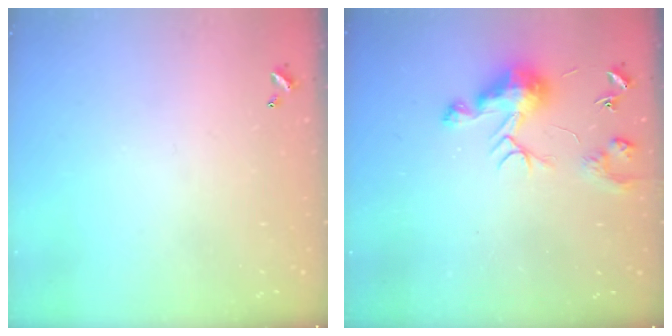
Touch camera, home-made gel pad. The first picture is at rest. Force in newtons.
{"total": 9.7, "press": 9.7, "slide": 0.5}